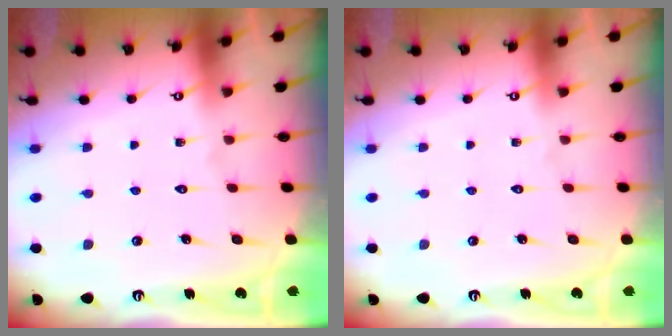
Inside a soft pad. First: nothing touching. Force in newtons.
{"total": 0.0}